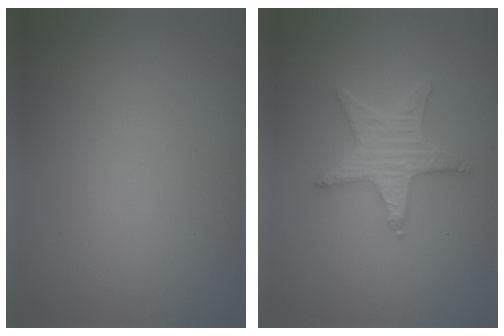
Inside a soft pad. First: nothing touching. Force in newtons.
{"total": 3.5, "press": 3.4, "slide": 0.9}